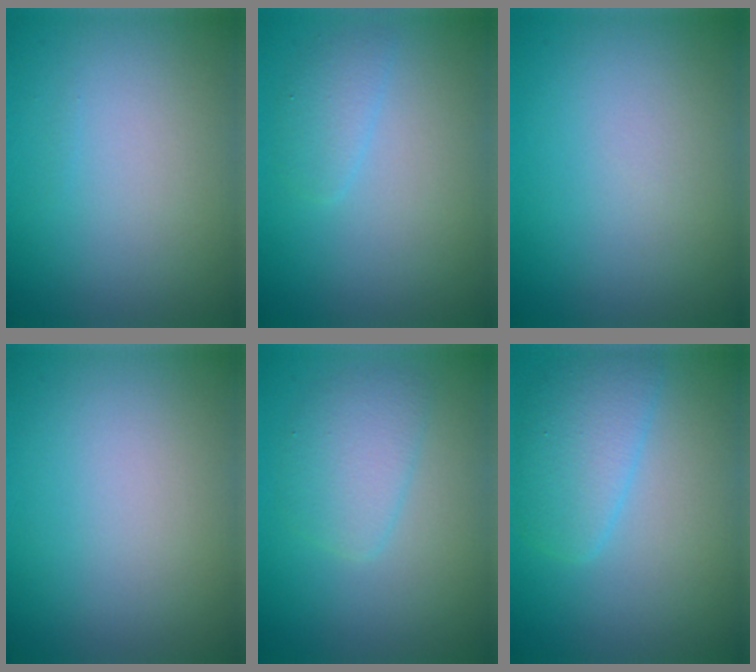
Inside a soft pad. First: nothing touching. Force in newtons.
{"total": 1.6, "press": 1.6, "slide": 0.0}
{"total": 0.0}
{"total": 0.0}
{"total": 2.9, "press": 2.9, "slide": 0.1}
{"total": 3.6, "press": 3.6, "slide": 0.2}